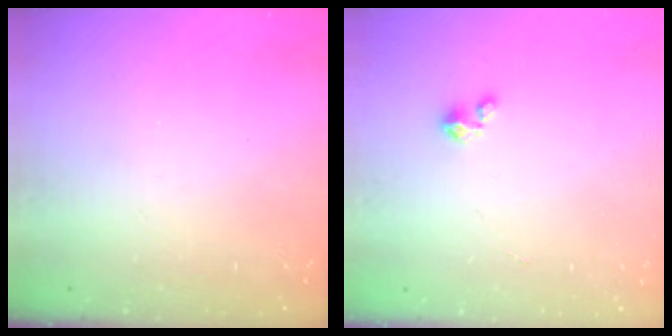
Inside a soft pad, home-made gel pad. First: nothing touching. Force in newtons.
{"total": 2.1, "press": 2.1, "slide": 0.2}